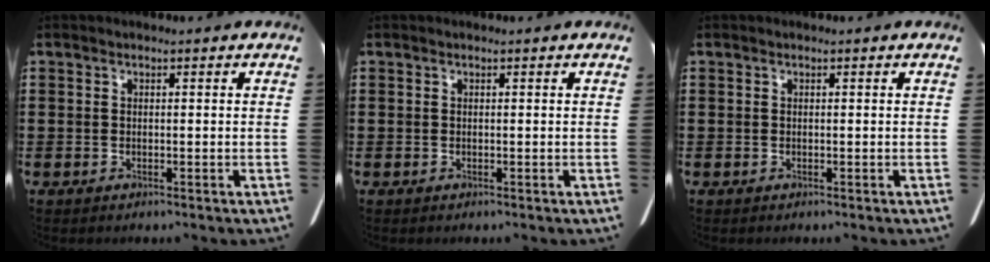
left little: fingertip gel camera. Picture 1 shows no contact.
{"total": 0.0}
{"total": 0.0}